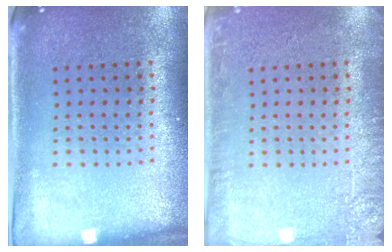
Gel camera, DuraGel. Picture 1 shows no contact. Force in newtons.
{"total": 2.6, "press": 2.5, "slide": 0.5}